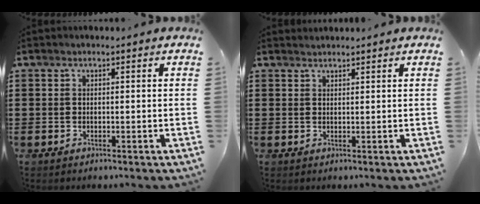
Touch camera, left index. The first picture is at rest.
{"total": 0.9, "force": [0.9, 0.1, -0.1], "torque": [-0.001, -0.001, 0.019]}